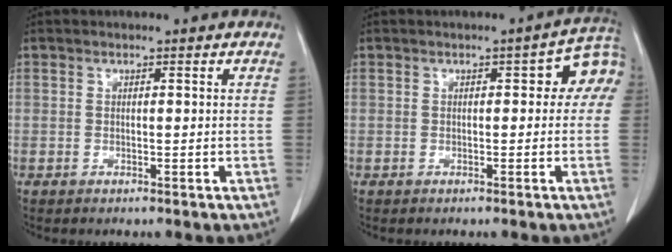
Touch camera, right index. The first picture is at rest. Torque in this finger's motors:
{"motor_torque": [0.46, 0.25, 0.10, 0.01]}